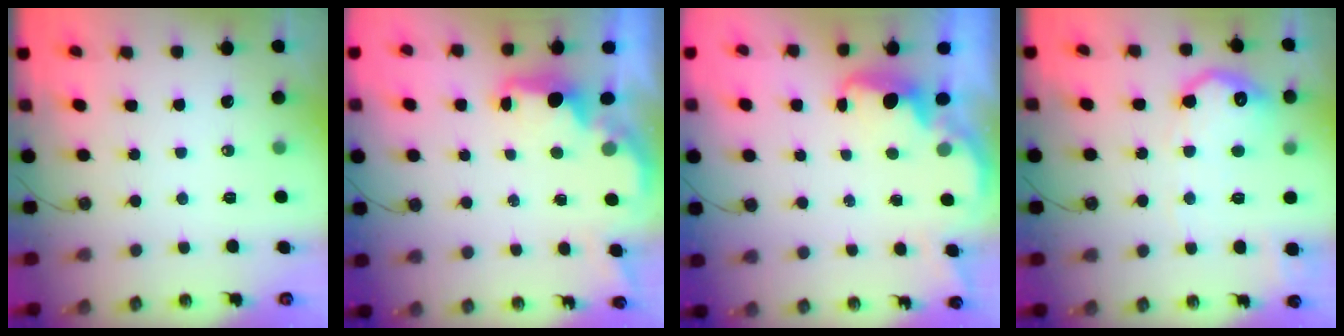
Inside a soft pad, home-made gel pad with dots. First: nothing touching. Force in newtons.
{"total": 2.0, "press": 1.9, "slide": 0.7}
{"total": 1.7, "press": 1.6, "slide": 0.6}
{"total": 13.6, "press": 13.6, "slide": 0.4}